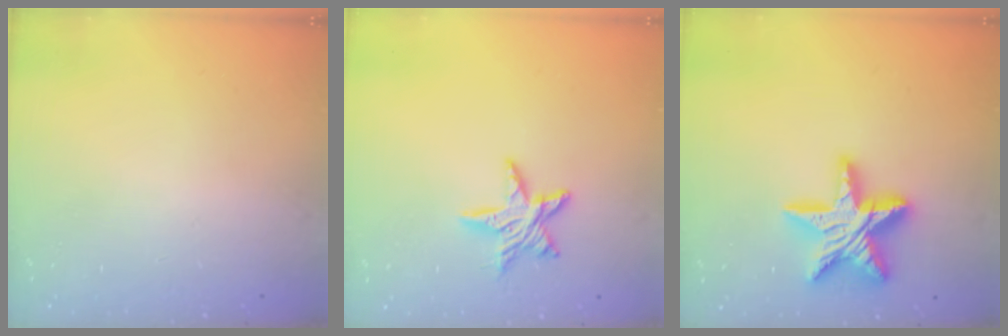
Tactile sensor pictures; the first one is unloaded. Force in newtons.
{"total": 9.1, "press": 9.1, "slide": 0.5}
{"total": 19.9, "press": 19.9, "slide": 1.3}